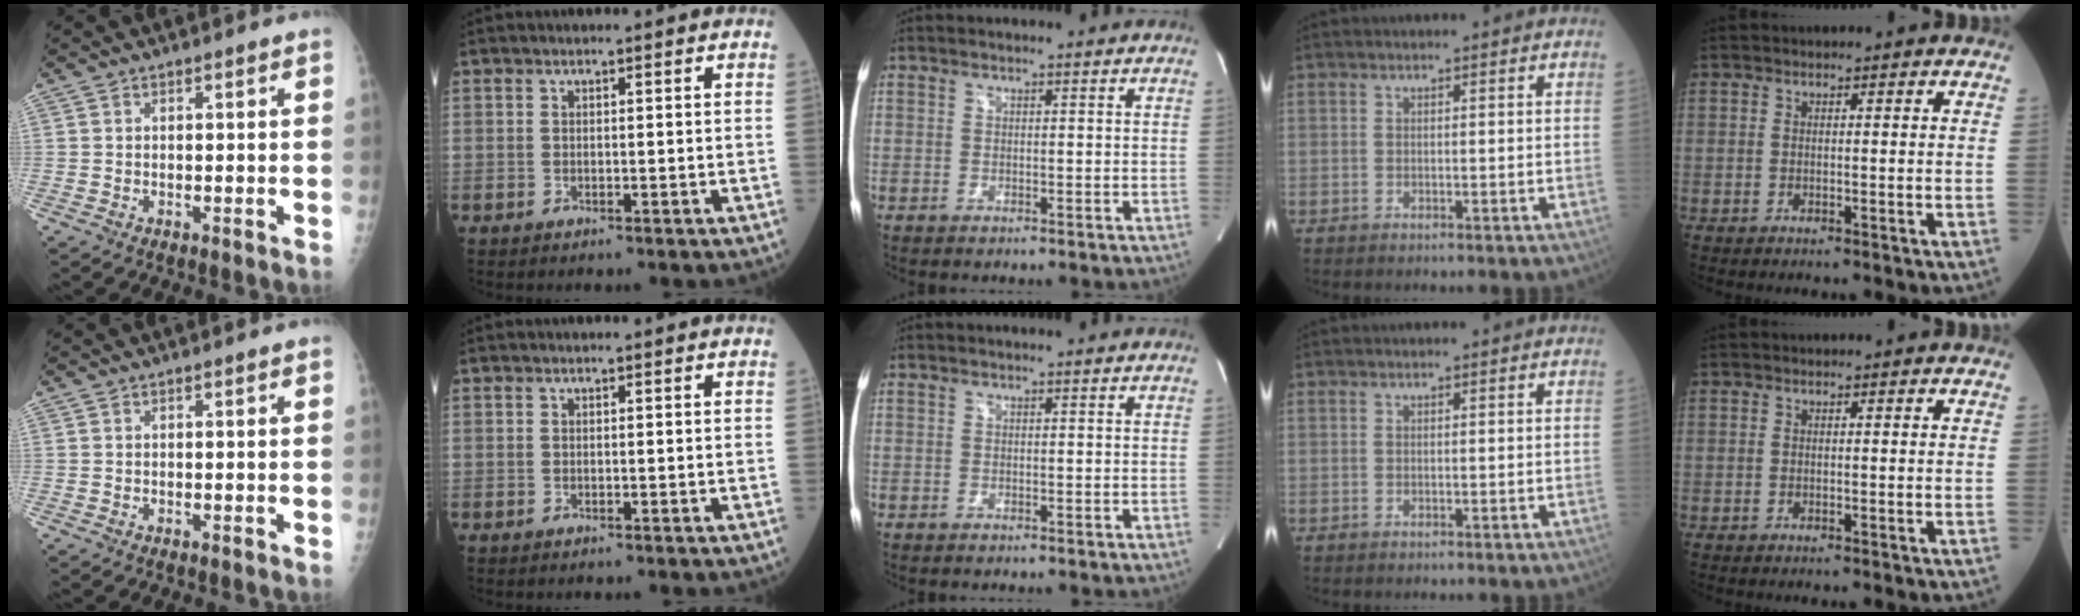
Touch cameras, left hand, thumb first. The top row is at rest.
{}